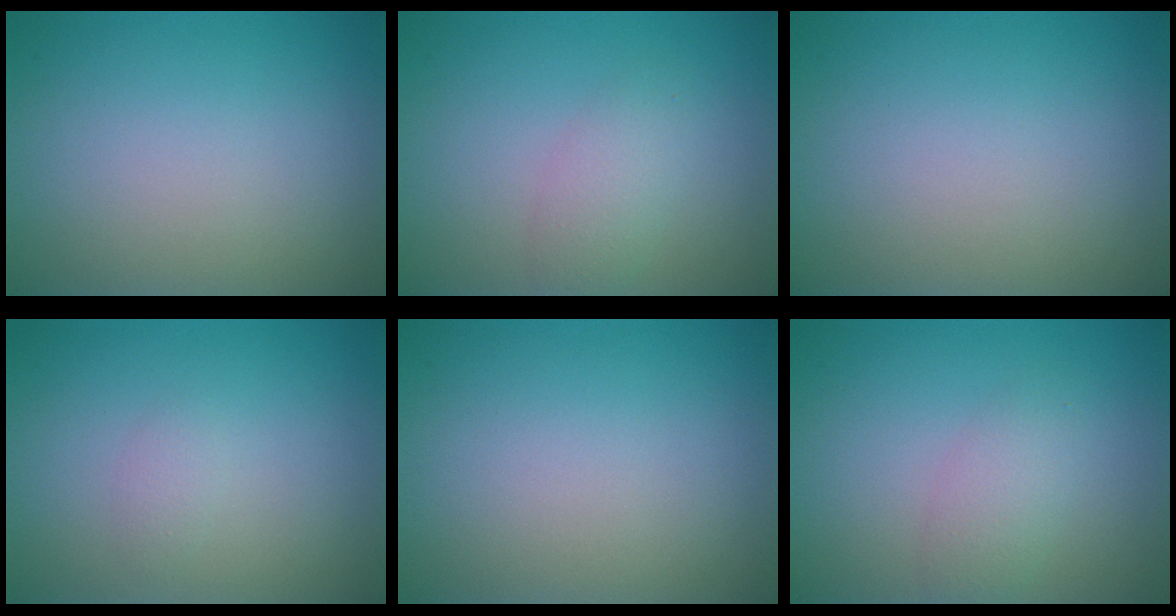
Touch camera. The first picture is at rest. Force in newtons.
{"total": 2.3, "press": 2.3, "slide": 0.1}
{"total": 0.0}
{"total": 0.8, "press": 0.8, "slide": 0.0}
{"total": 0.0}
{"total": 2.3, "press": 2.3, "slide": 0.1}